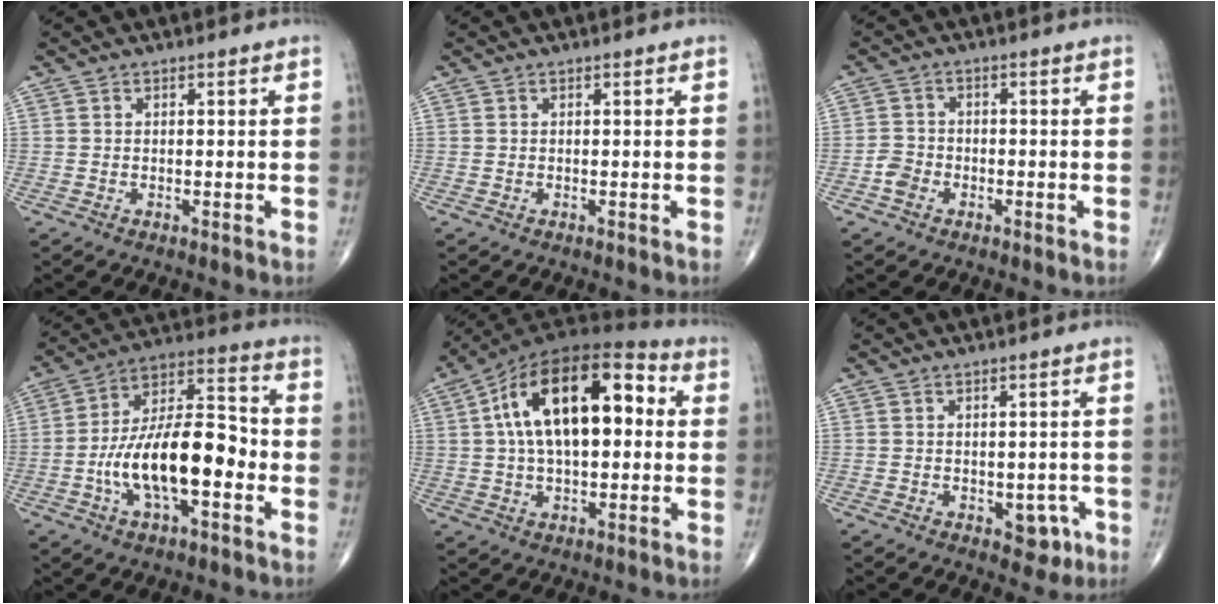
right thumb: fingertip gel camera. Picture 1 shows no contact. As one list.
[{"total": 0.0}, {"total": 3.1, "force": [-1.5, 2.4, 1.2], "torque": [-0.014, 0.012, -0.034]}, {"total": 18.8, "force": [-4.3, 8.1, 16.4], "torque": [-0.275, 0.043, -0.080]}, {"total": 20.9, "force": [3.5, 10.7, 17.6], "torque": [-0.284, 0.033, 0.043]}, {"total": 4.2, "force": [-1.5, 2.8, 2.7], "torque": [-0.005, 0.006, -0.013]}]